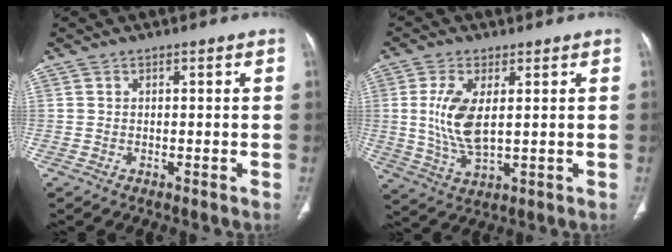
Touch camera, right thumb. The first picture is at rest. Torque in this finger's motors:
{"motor_torque": [-0.45, 1.03, 0.64, 0.56, 0.15]}